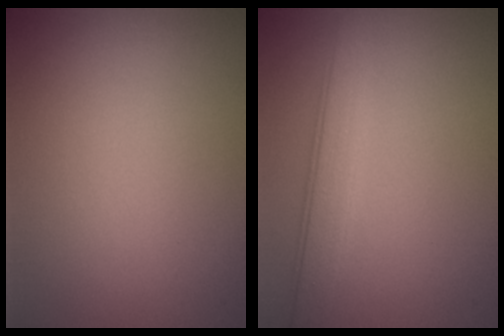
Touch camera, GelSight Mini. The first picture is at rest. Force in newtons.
{"total": 3.6, "press": 3.6, "slide": 0.1}